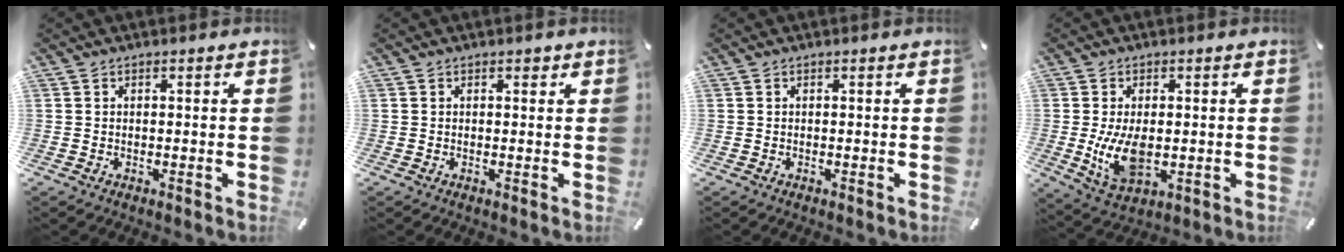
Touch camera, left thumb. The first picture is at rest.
{"total": 0.7, "force": [0.4, 0.5, 0.4], "torque": [0.000, 0.000, 0.006]}
{"total": 0.0}
{"total": 9.2, "force": [-0.5, 5.4, 7.4], "torque": [-0.157, -0.014, -0.012]}